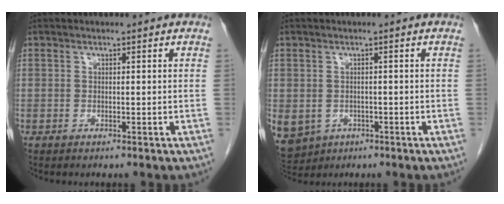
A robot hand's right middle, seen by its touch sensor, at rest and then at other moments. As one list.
[{"total": 13.7, "force": [-5.4, 11.4, 5.3], "torque": [-0.170, -0.011, -0.065]}]